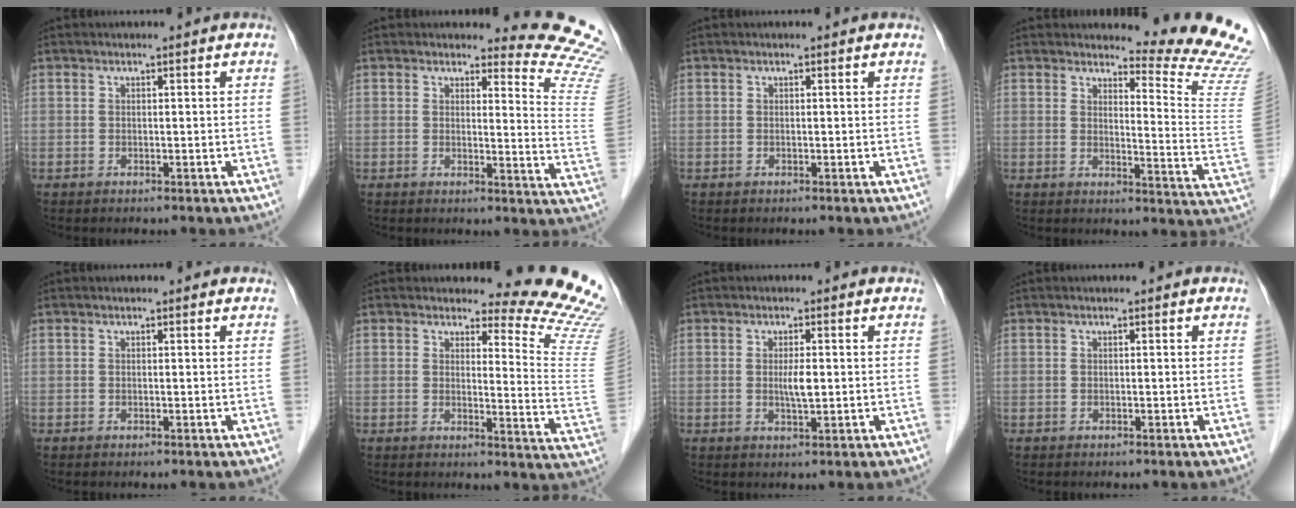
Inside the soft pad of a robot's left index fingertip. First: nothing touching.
{"total": 10.2, "force": [10.2, -0.5, 0.3], "torque": [0.010, -0.130, 0.085]}
{"total": 0.0}
{"total": 12.6, "force": [12.4, -1.7, 1.8], "torque": [-0.021, -0.135, 0.126]}
{"total": 0.7, "force": [0.6, 0.2, 0.1], "torque": [-0.005, 0.000, 0.003]}
{"total": 12.7, "force": [12.5, 0.1, 2.6], "torque": [-0.019, -0.134, 0.113]}
{"total": 2.6, "force": [0.1, 0.4, 2.5], "torque": [-0.048, -0.002, 0.004]}
{"total": 0.0}